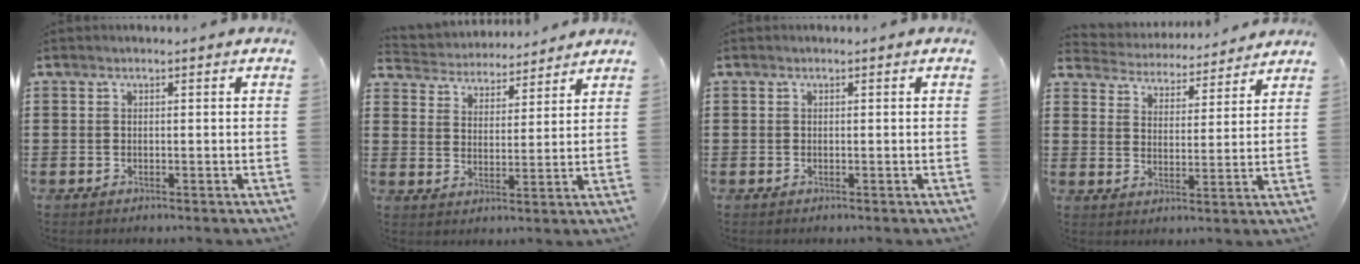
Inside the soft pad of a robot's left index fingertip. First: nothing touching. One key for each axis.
{"total": 4.3, "fx": 4.2, "fy": 0.6, "fz": -0.3, "tx": -0.020, "ty": -0.029, "tz": 0.072}
{"total": 0.0}
{"total": 4.2, "fx": 4.2, "fy": 0.1, "fz": -0.4, "tx": -0.019, "ty": -0.035, "tz": 0.068}